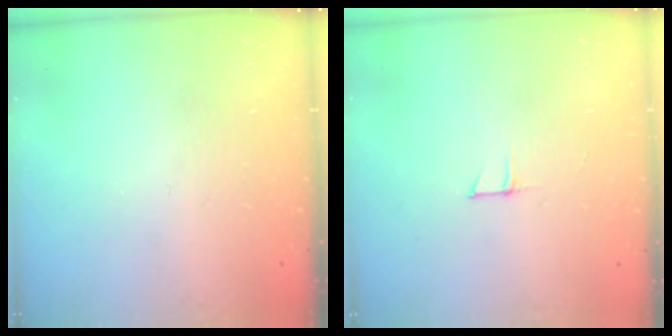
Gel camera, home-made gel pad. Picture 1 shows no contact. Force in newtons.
{"total": 3.9, "press": 3.9, "slide": 0.3}